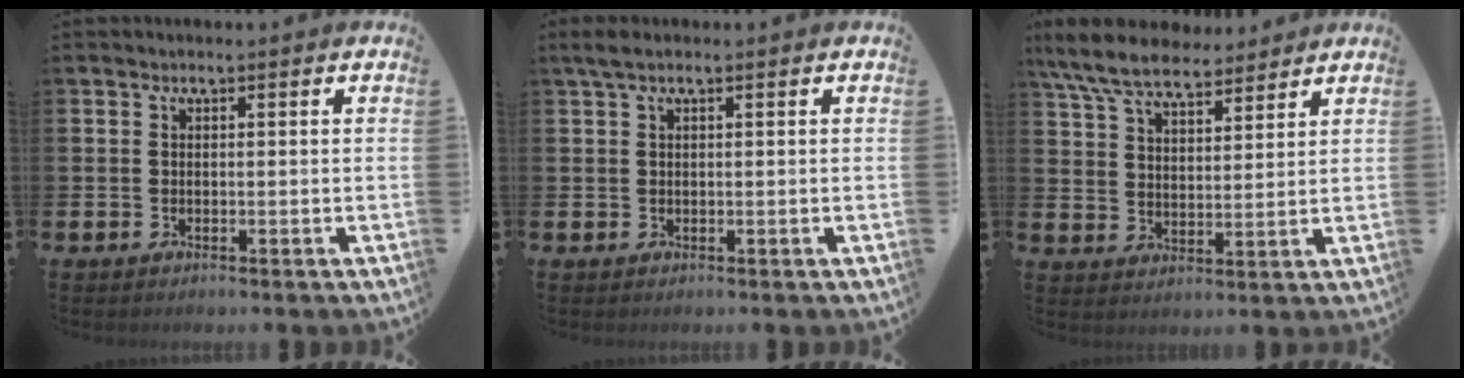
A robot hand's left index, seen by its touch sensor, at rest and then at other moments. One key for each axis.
{"total": 1.6, "fx": 1.0, "fy": 0.4, "fz": 1.2, "tx": -0.032, "ty": 0.008, "tz": 0.018}
{"total": 8.3, "fx": 7.5, "fy": 2.2, "fz": 2.6, "tx": -0.085, "ty": -0.025, "tz": 0.141}